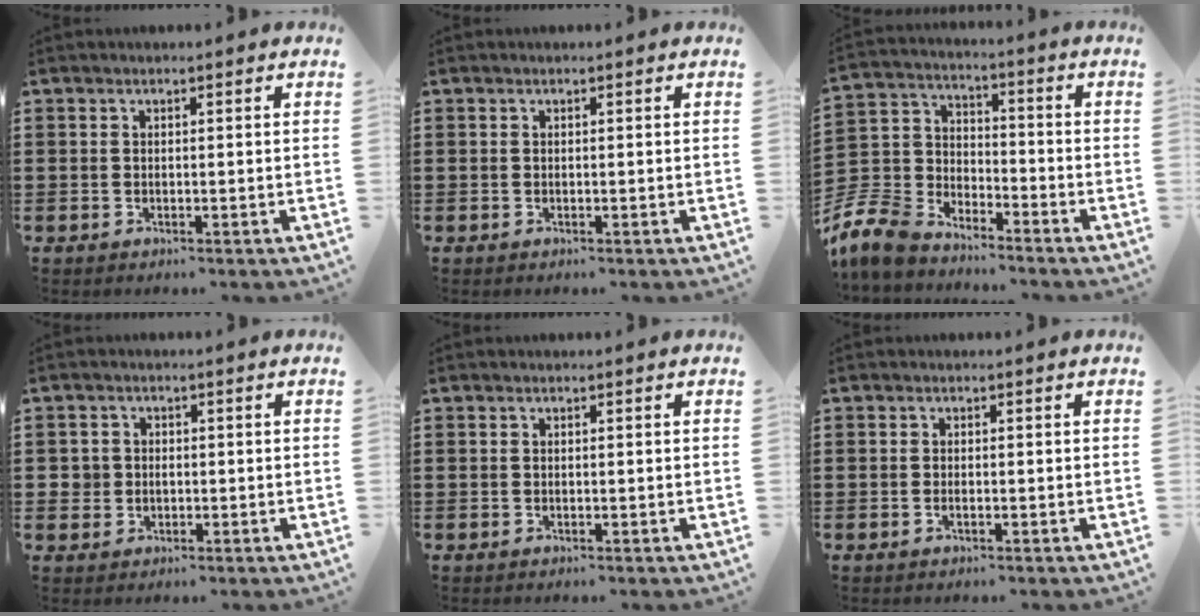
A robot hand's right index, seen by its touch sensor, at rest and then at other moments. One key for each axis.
{"total": 0.0}
{"total": 8.8, "fx": -7.8, "fy": 3.4, "fz": 2.2, "tx": -0.090, "ty": 0.005, "tz": -0.166}
{"total": 2.2, "fx": -0.2, "fy": 2.1, "fz": 0.5, "tx": -0.017, "ty": 0.008, "tz": -0.006}
{"total": 0.0}
{"total": 0.6, "fx": -0.3, "fy": 0.1, "fz": 0.5, "tx": -0.011, "ty": -0.004, "tz": -0.004}